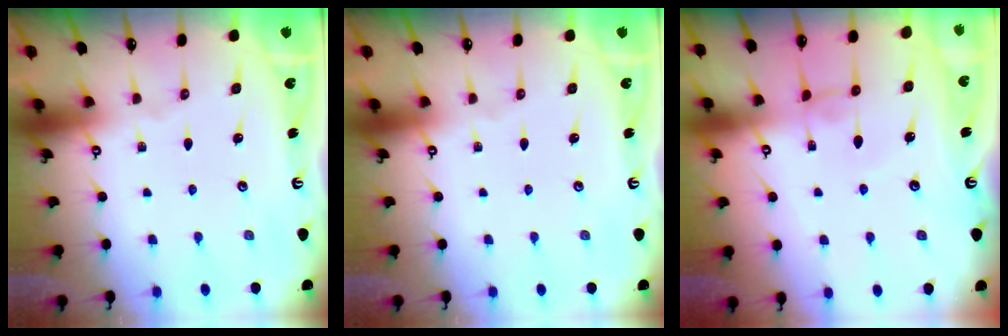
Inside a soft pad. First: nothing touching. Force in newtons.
{"total": 0.0}
{"total": 1.0, "press": 0.8, "slide": 0.5}